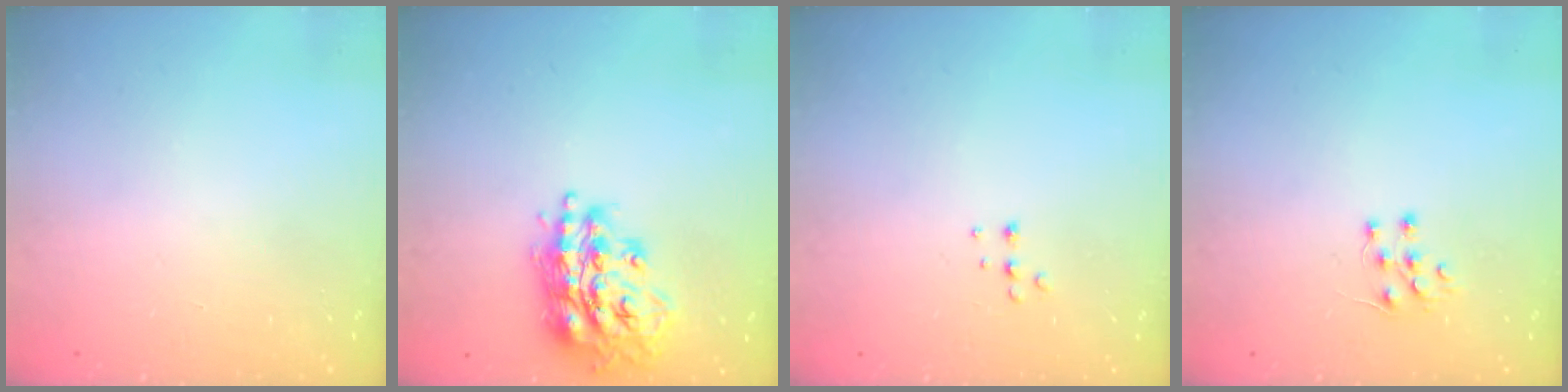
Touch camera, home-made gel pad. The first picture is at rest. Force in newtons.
{"total": 17.1, "press": 17.0, "slide": 1.4}
{"total": 4.5, "press": 4.4, "slide": 0.7}
{"total": 4.7, "press": 4.7, "slide": 0.3}